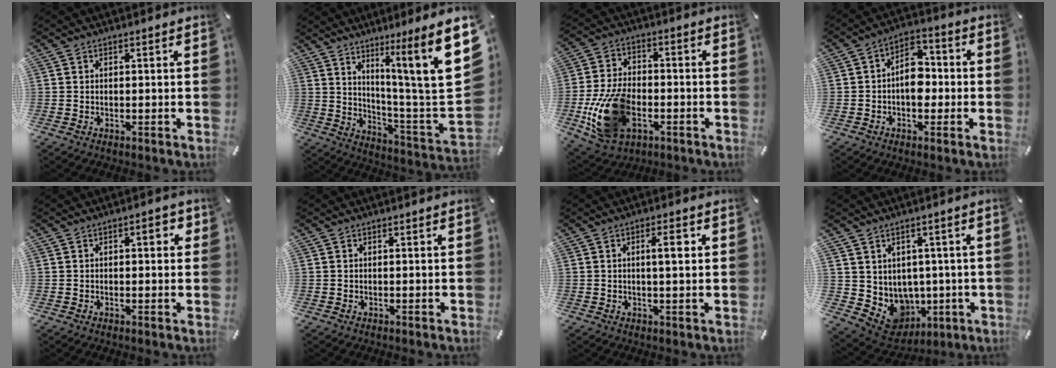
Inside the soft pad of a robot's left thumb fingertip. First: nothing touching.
{"total": 18.8, "force": [8.5, 1.1, 16.7], "torque": [-0.259, -0.074, 0.117]}
{"total": 16.5, "force": [-4.7, 10.8, 11.7], "torque": [-0.248, 0.016, -0.077]}
{"total": 8.1, "force": [-1.4, 5.6, 5.7], "torque": [-0.085, 0.011, -0.028]}
{"total": 3.0, "force": [0.5, 1.2, 2.7], "torque": [-0.039, 0.003, 0.002]}
{"total": 0.0}
{"total": 5.2, "force": [1.1, 1.1, 4.9], "torque": [-0.081, 0.000, 0.012]}
{"total": 7.6, "force": [1.5, 7.2, 1.8], "torque": [-0.046, -0.036, 0.040]}